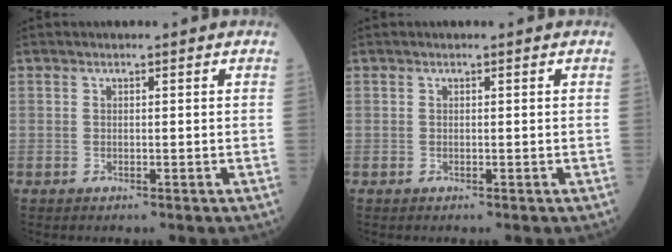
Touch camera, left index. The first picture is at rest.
{"total": 0.0}